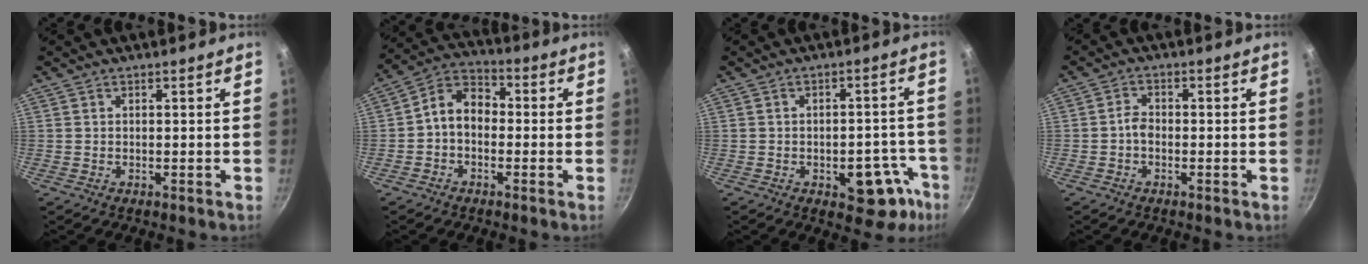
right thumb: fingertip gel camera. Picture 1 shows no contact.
{"total": 7.6, "force": [-1.1, 5.6, 5.0], "torque": [-0.066, 0.034, -0.038]}
{"total": 11.1, "force": [-5.0, 6.1, 7.8], "torque": [-0.028, 0.037, -0.057]}
{"total": 2.2, "force": [-0.9, 1.5, 1.5], "torque": [-0.025, 0.015, -0.021]}